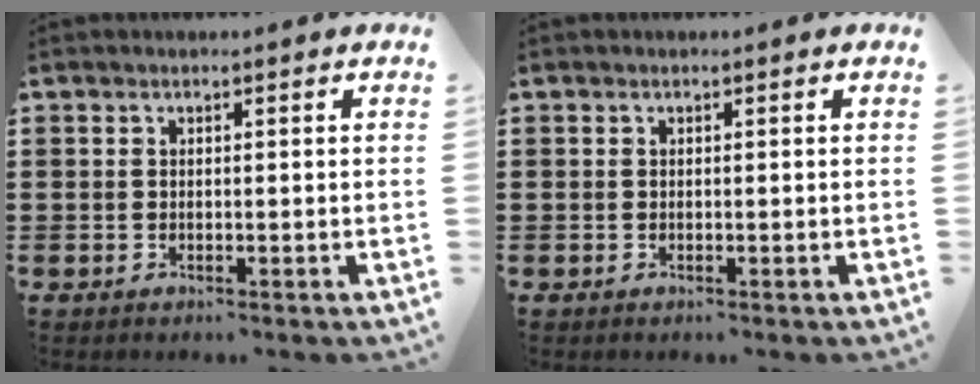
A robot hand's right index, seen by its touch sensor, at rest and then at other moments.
{"total": 0.0}